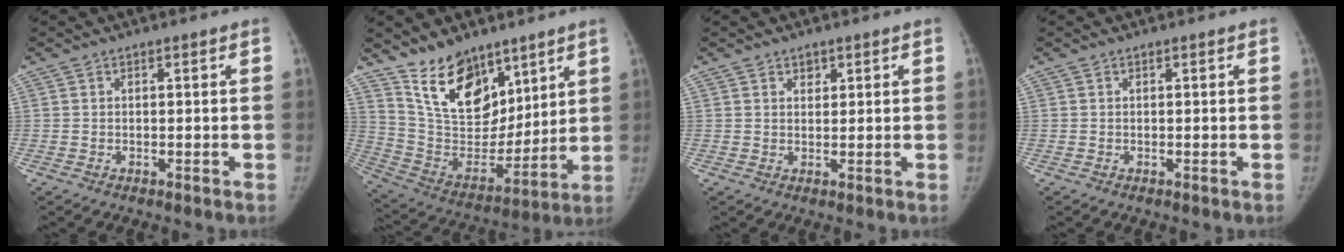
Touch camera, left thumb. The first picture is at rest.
{"total": 17.4, "force": [11.7, 9.6, 8.6], "torque": [-0.094, -0.073, 0.226]}
{"total": 1.7, "force": [1.0, 1.2, 0.6], "torque": [0.007, -0.005, 0.015]}
{"total": 0.0}